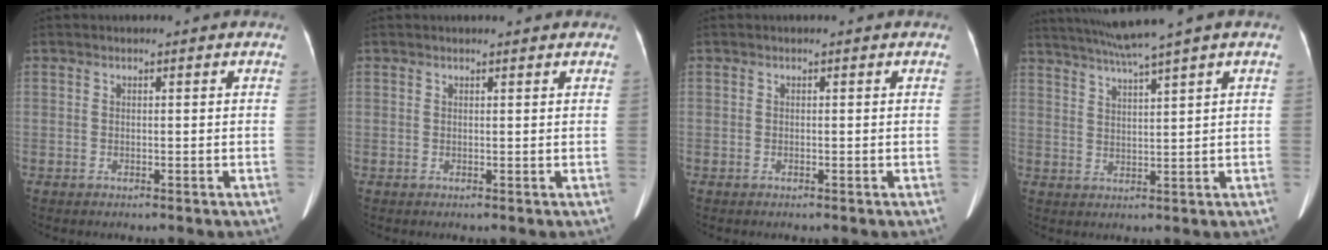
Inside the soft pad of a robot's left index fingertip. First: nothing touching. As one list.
[{"total": 2.2, "force": [2.0, 0.4, 0.9], "torque": [-0.011, 0.009, 0.020]}, {"total": 0.0}, {"total": 7.5, "force": [6.0, -1.9, 4.0], "torque": [-0.070, 0.013, 0.105]}]